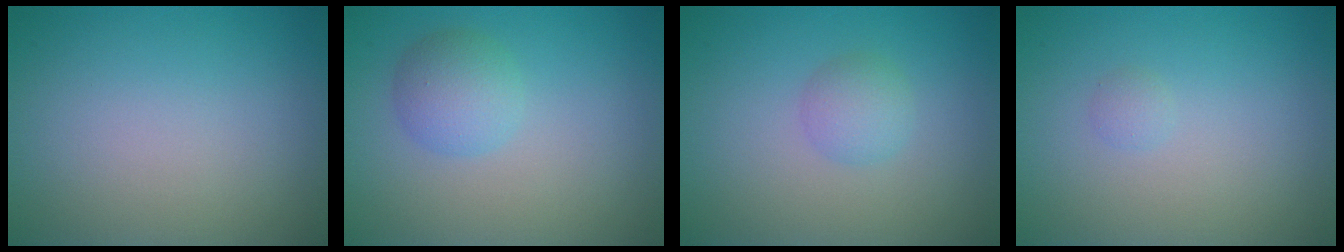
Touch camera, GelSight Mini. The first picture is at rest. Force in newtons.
{"total": 2.8, "press": 2.8, "slide": 0.1}
{"total": 1.8, "press": 1.8, "slide": 0.0}
{"total": 0.6, "press": 0.6, "slide": 0.1}